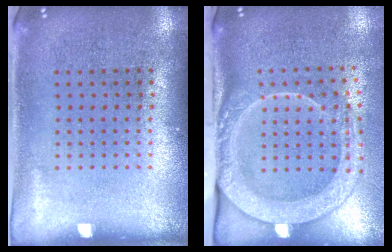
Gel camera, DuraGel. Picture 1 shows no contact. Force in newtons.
{"total": 2.7, "press": 2.1, "slide": 1.6}